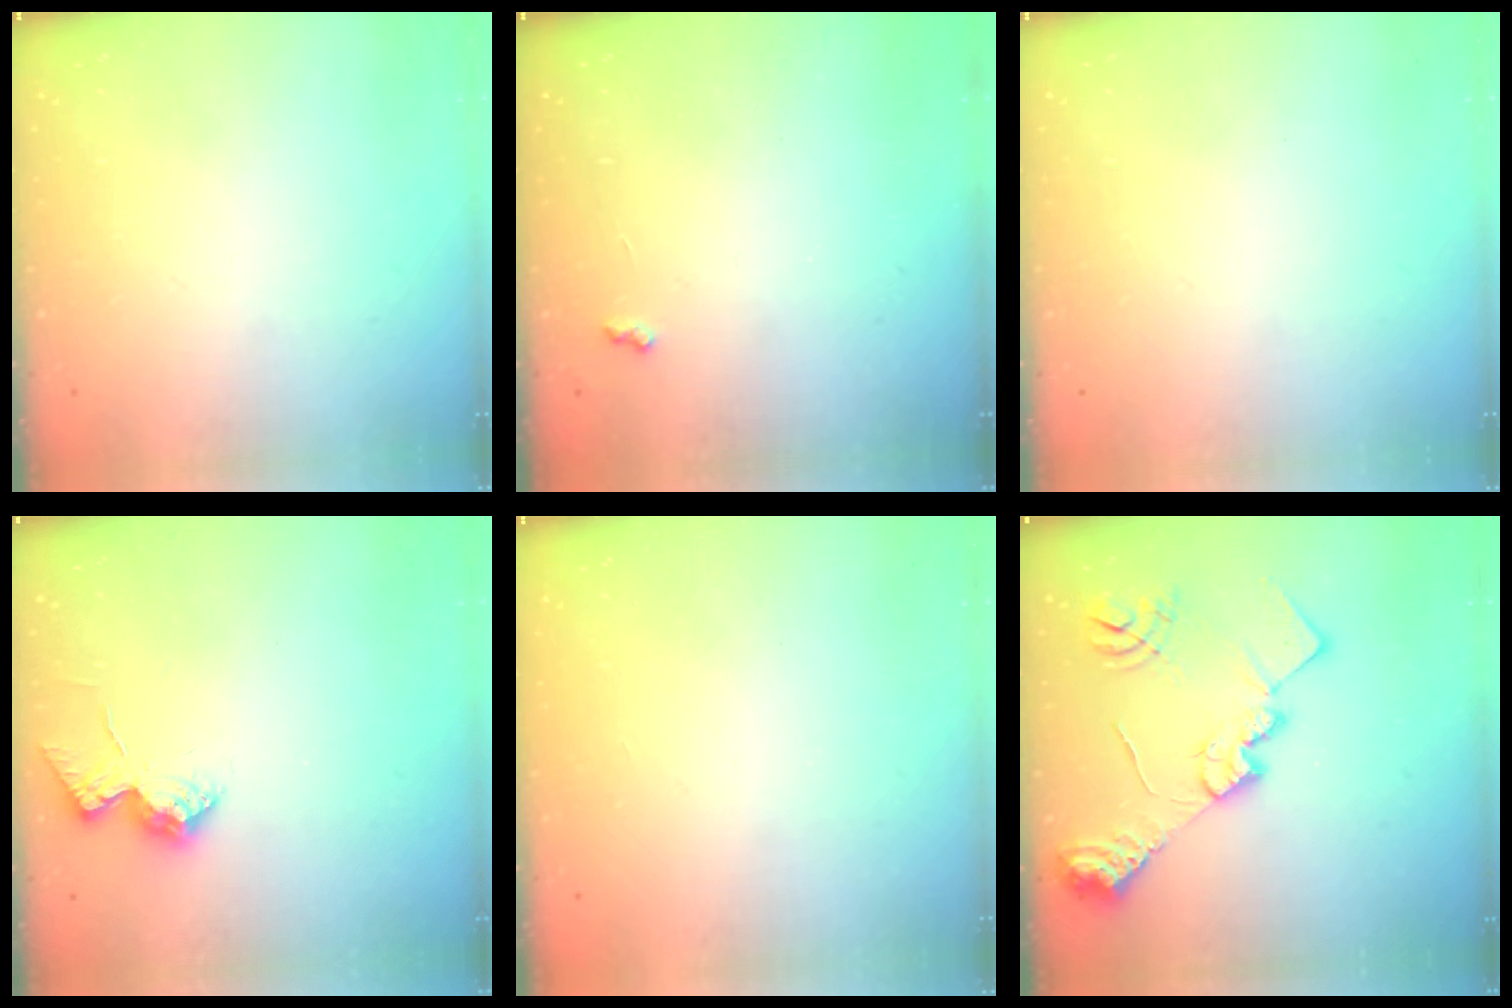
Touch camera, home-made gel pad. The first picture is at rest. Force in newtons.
{"total": 3.4, "press": 3.4, "slide": 0.5}
{"total": 0.0}
{"total": 12.1, "press": 12.1, "slide": 0.5}
{"total": 1.1, "press": 1.0, "slide": 0.4}
{"total": 17.6, "press": 17.5, "slide": 1.1}